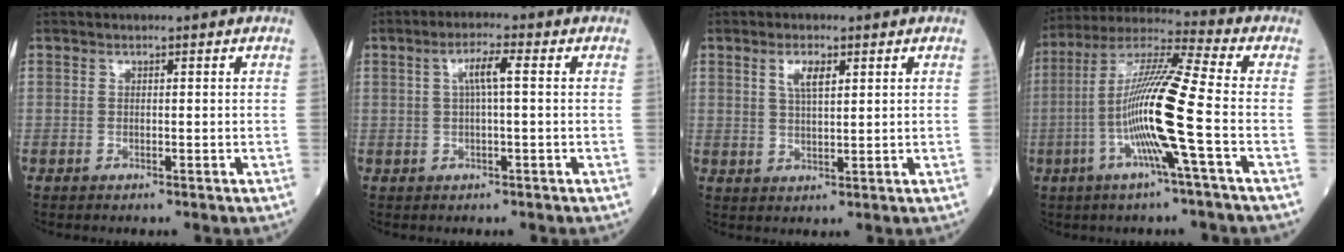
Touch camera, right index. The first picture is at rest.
{"total": 3.7, "force": [0.7, 0.2, 3.6], "torque": [-0.069, 0.009, 0.014]}
{"total": 3.7, "force": [1.7, 1.1, 3.1], "torque": [-0.060, 0.003, 0.033]}
{"total": 14.5, "force": [-3.5, -1.2, 14.1], "torque": [-0.276, 0.000, -0.078]}